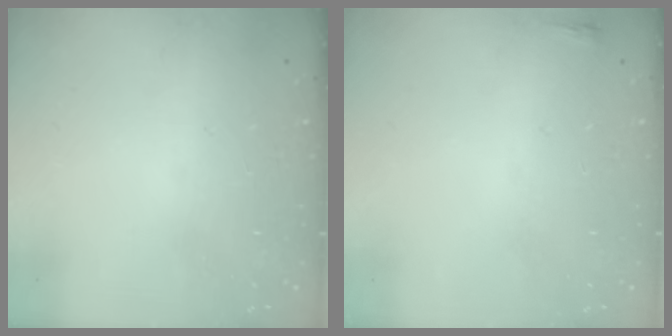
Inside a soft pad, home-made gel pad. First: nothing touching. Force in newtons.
{"total": 2.0, "press": 2.0, "slide": 0.5}